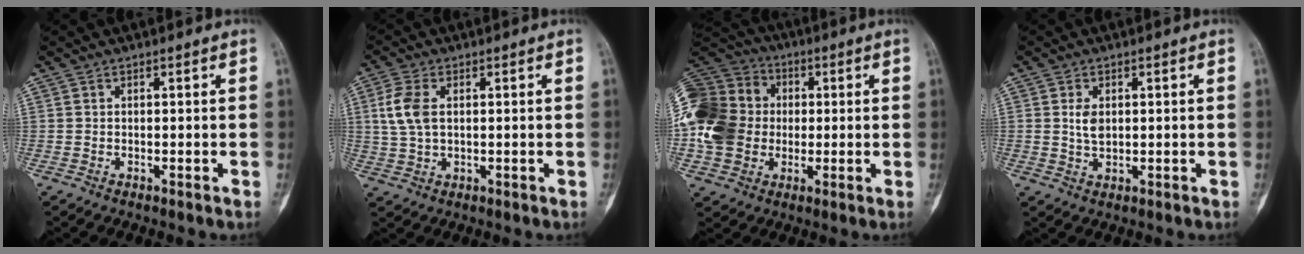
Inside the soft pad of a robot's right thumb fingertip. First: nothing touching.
{"total": 6.6, "force": [1.3, 3.9, 5.2], "torque": [-0.115, 0.006, 0.025]}
{"total": 22.3, "force": [-0.2, 18.7, 12.2], "torque": [-0.270, 0.040, -0.004]}
{"total": 3.2, "force": [0.7, 2.0, 2.4], "torque": [-0.034, -0.004, 0.015]}